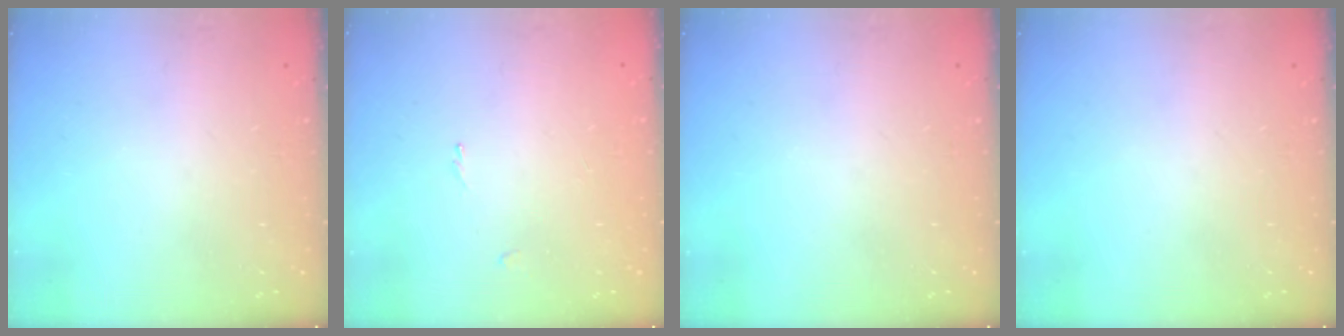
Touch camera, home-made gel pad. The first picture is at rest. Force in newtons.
{"total": 0.7, "press": 0.5, "slide": 0.4}
{"total": 0.0}
{"total": 0.0}